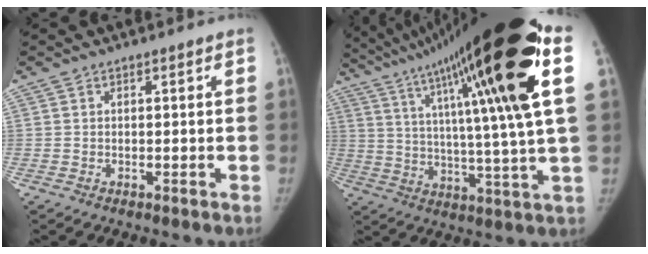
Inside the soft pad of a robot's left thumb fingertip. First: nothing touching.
{"total": 31.8, "force": [15.4, 3.2, 27.6], "torque": [-0.403, -0.013, 0.250]}